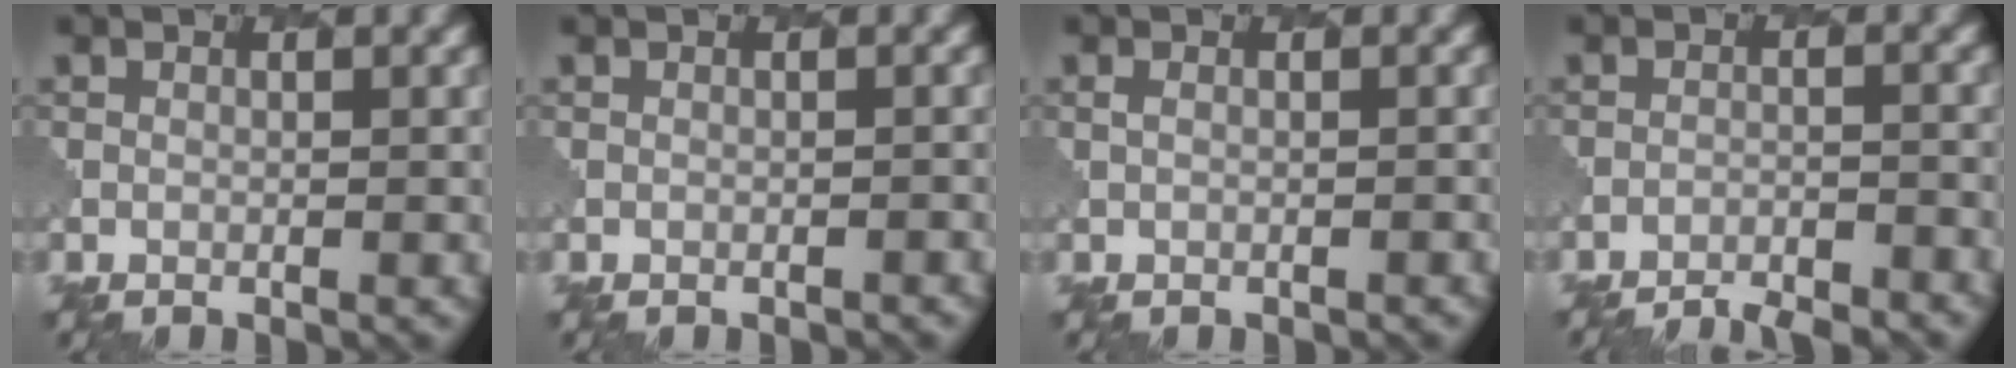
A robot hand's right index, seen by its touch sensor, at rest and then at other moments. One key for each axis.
{"total": 0.8, "fx": -0.8, "fy": 0.1, "fz": 0.2, "tx": 0.004, "ty": 0.000, "tz": -0.009}
{"total": 0.6, "fx": -0.3, "fy": 0.2, "fz": 0.4, "tx": -0.010, "ty": -0.003, "tz": -0.006}
{"total": 4.7, "fx": -4.5, "fy": 0.8, "fz": 1.1, "tx": -0.014, "ty": -0.006, "tz": -0.062}